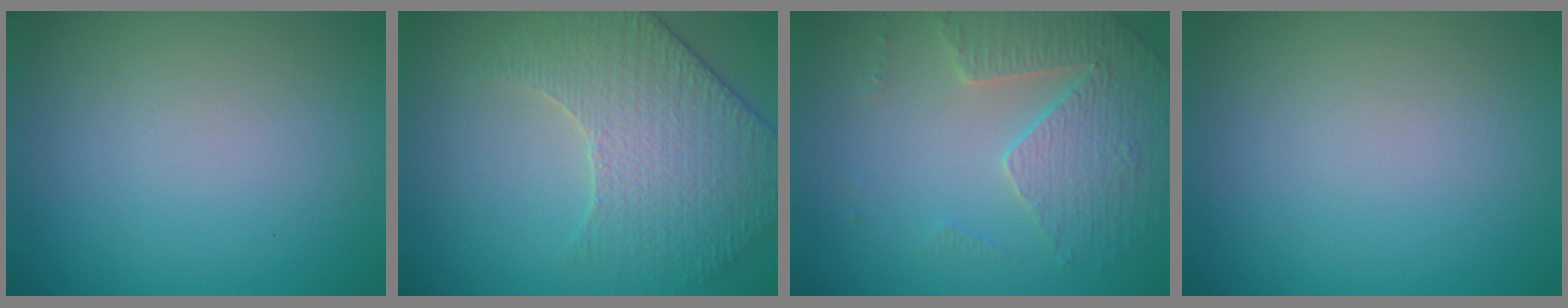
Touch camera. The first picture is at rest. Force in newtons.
{"total": 4.3, "press": 4.2, "slide": 0.9}
{"total": 3.7, "press": 3.6, "slide": 0.8}
{"total": 0.0}